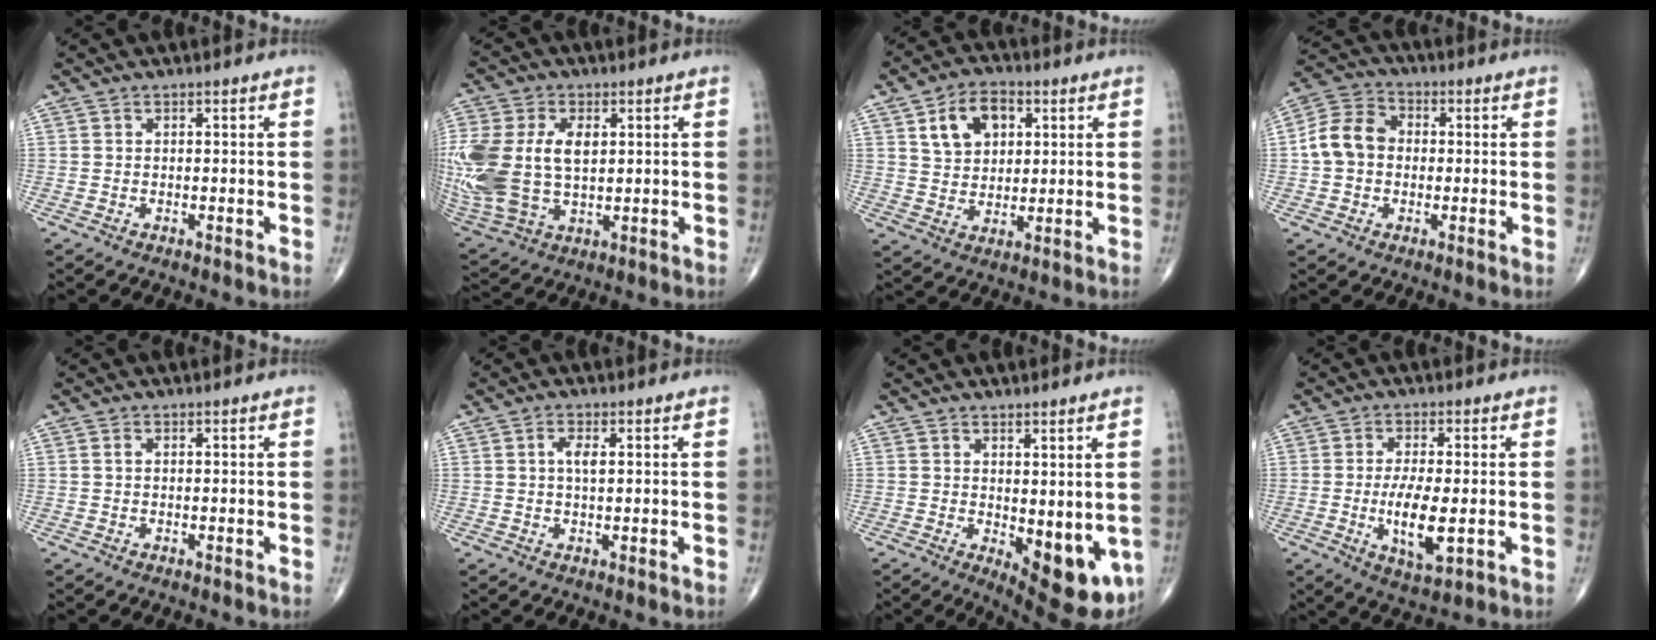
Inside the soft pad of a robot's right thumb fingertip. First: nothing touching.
{"total": 21.4, "force": [2.2, 13.6, 16.4], "torque": [-0.403, 0.002, 0.056]}
{"total": 9.8, "force": [3.7, 6.8, 6.1], "torque": [-0.075, -0.006, 0.064]}
{"total": 9.0, "force": [-0.1, 7.3, 5.3], "torque": [-0.090, 0.028, -0.015]}
{"total": 0.7, "force": [0.1, 0.5, 0.5], "torque": [-0.011, 0.001, 0.000]}
{"total": 3.0, "force": [0.7, 1.2, 2.7], "torque": [-0.050, -0.003, 0.010]}
{"total": 10.8, "force": [-1.2, 4.4, 9.8], "torque": [-0.109, -0.026, -0.002]}
{"total": 8.9, "force": [-1.4, 3.1, 8.2], "torque": [-0.152, -0.017, -0.021]}